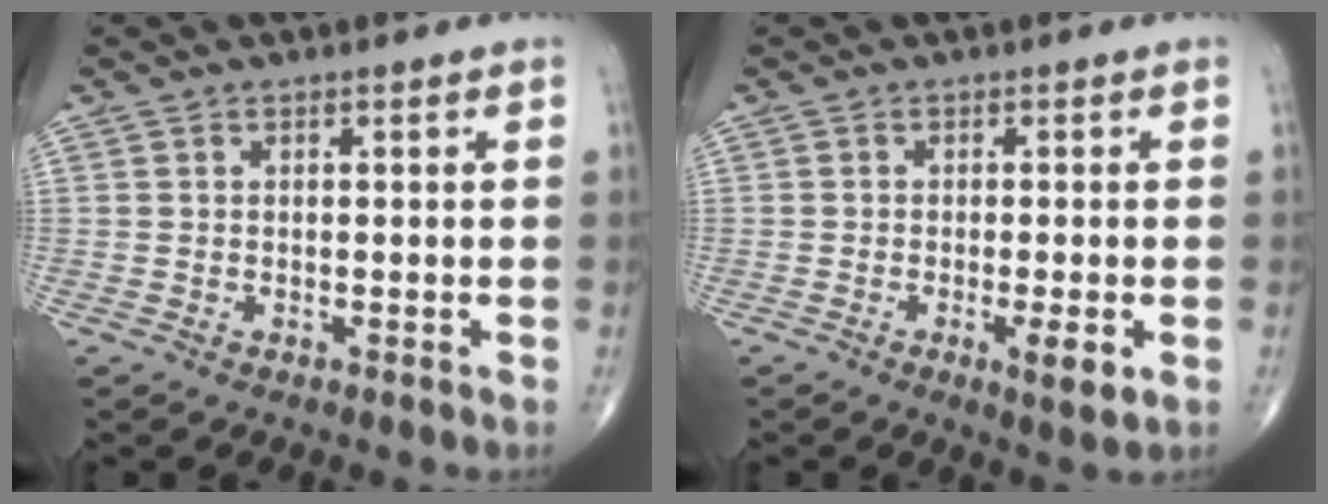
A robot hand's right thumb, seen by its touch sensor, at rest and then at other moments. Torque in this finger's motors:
{"motor_torque": [0.35, 0.43, 0.03, -0.05, 0.13]}